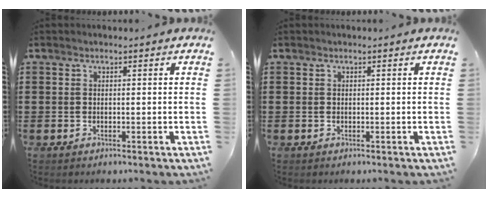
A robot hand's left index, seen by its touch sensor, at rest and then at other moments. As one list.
[{"total": 0.0}]